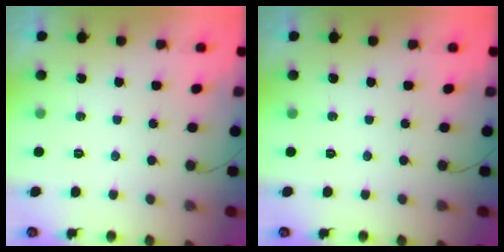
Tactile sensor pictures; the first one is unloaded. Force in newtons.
{"total": 0.0}